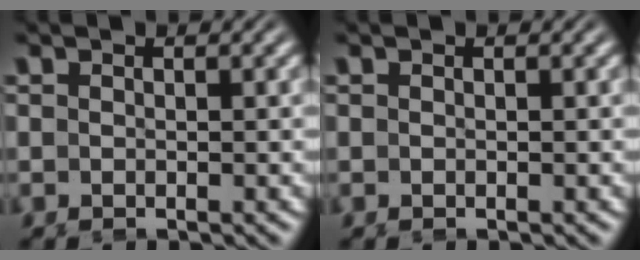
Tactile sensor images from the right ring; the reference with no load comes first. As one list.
[{"total": 0.0}]